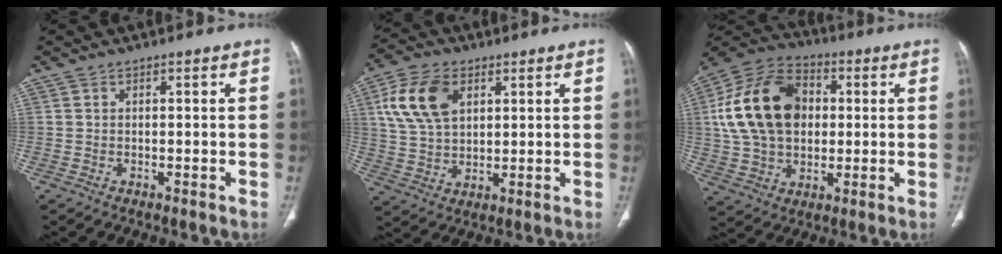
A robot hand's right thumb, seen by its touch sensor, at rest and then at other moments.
{"total": 12.4, "force": [4.4, 7.8, 8.5], "torque": [-0.156, -0.002, 0.087]}
{"total": 20.9, "force": [2.9, 14.8, 14.5], "torque": [-0.252, 0.019, 0.051]}